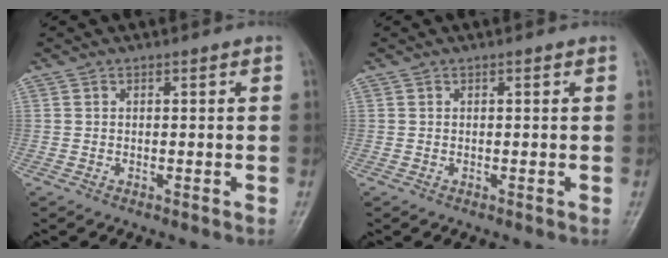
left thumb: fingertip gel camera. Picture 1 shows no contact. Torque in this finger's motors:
{"motor_torque": [-0.16, 0.09, -0.12, 0.06, 0.00]}